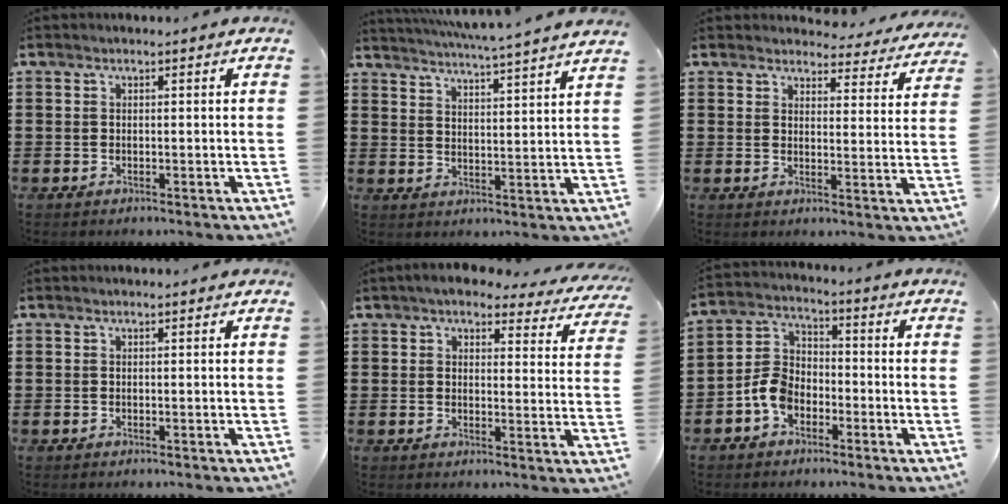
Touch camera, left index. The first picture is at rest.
{"total": 4.3, "force": [4.0, -1.1, 0.9], "torque": [-0.034, -0.032, 0.065]}
{"total": 3.8, "force": [3.7, 0.7, 0.5], "torque": [-0.021, -0.023, 0.063]}
{"total": 0.0}
{"total": 4.5, "force": [3.9, 1.0, 1.8], "torque": [-0.045, -0.019, 0.067]}
{"total": 6.3, "force": [-3.4, 4.1, 3.3], "torque": [-0.094, 0.009, -0.074]}